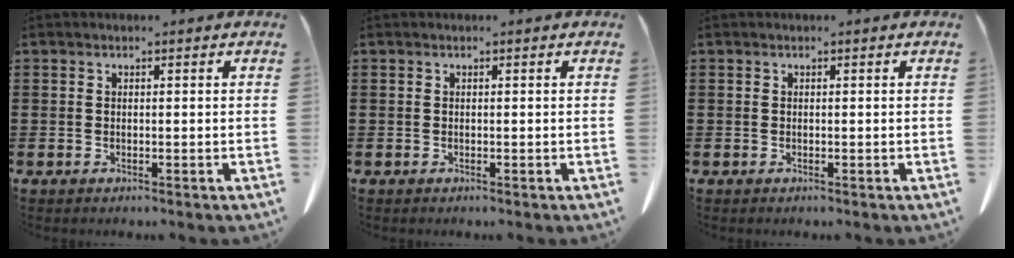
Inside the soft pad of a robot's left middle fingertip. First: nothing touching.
{"total": 0.0}
{"total": 0.0}